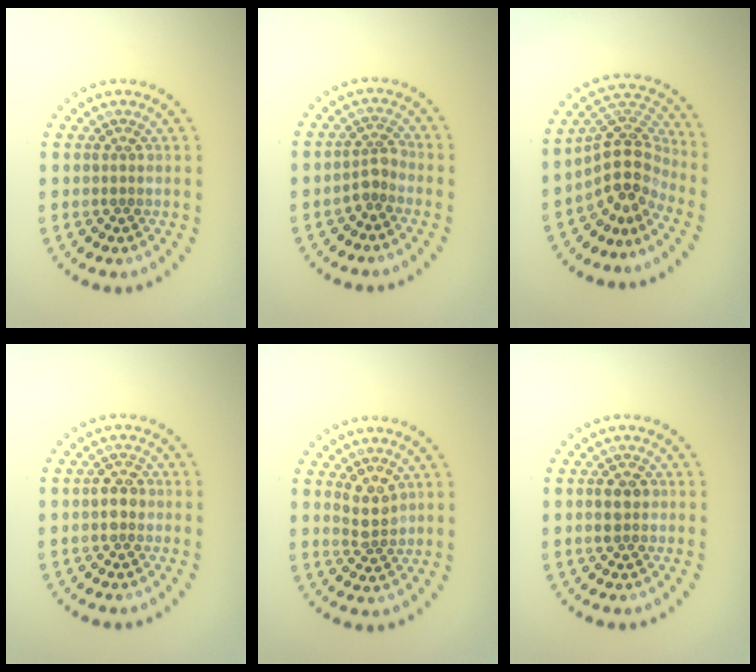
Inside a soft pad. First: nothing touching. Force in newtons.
{"total": 1.9, "press": 1.4, "slide": 1.3}
{"total": 4.7, "press": 3.7, "slide": 2.8}
{"total": 1.7, "press": 1.7, "slide": 0.2}
{"total": 2.5, "press": 2.2, "slide": 1.1}
{"total": 2.4, "press": 2.4, "slide": 0.1}